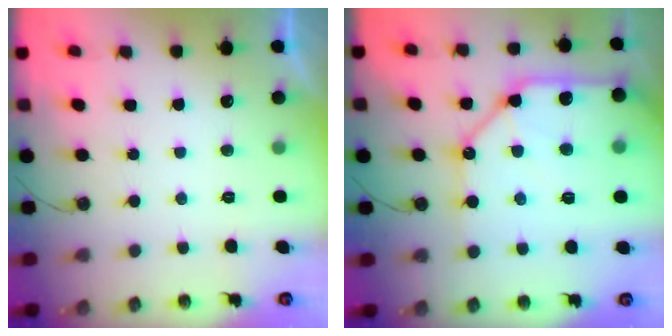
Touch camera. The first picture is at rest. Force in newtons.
{"total": 19.5, "press": 19.4, "slide": 2.6}